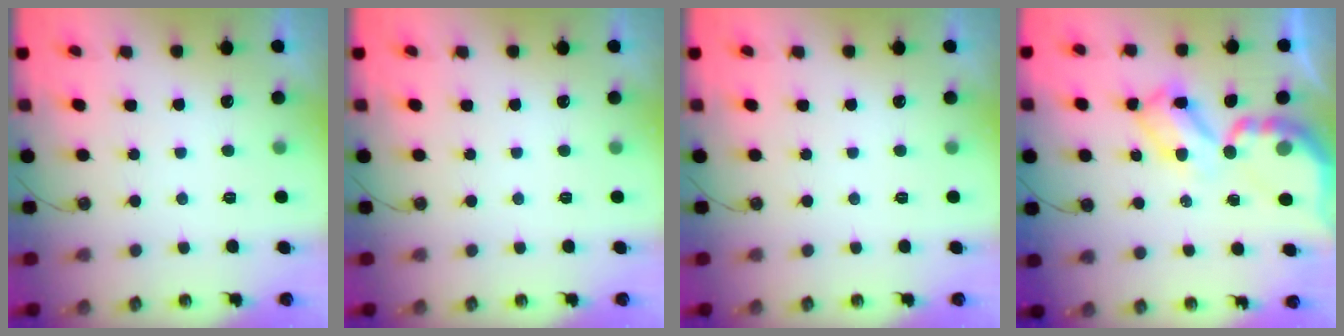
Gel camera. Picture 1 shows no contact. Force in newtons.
{"total": 0.0}
{"total": 0.0}
{"total": 8.6, "press": 8.6, "slide": 0.6}